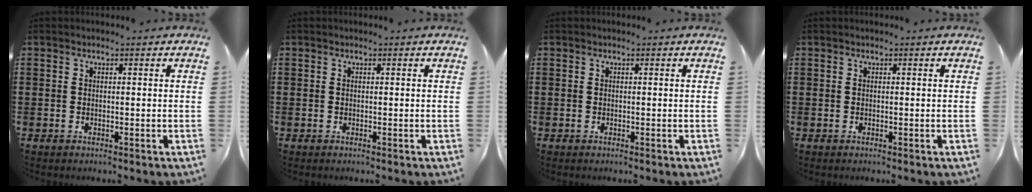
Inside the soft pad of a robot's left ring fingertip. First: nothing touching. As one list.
[{"total": 0.0}, {"total": 0.0}, {"total": 0.0}]